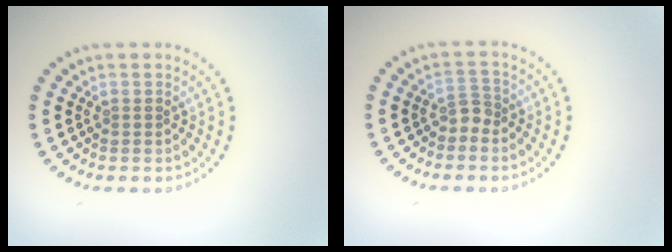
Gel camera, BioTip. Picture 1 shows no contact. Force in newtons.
{"total": 1.4, "press": 1.0, "slide": 0.9}